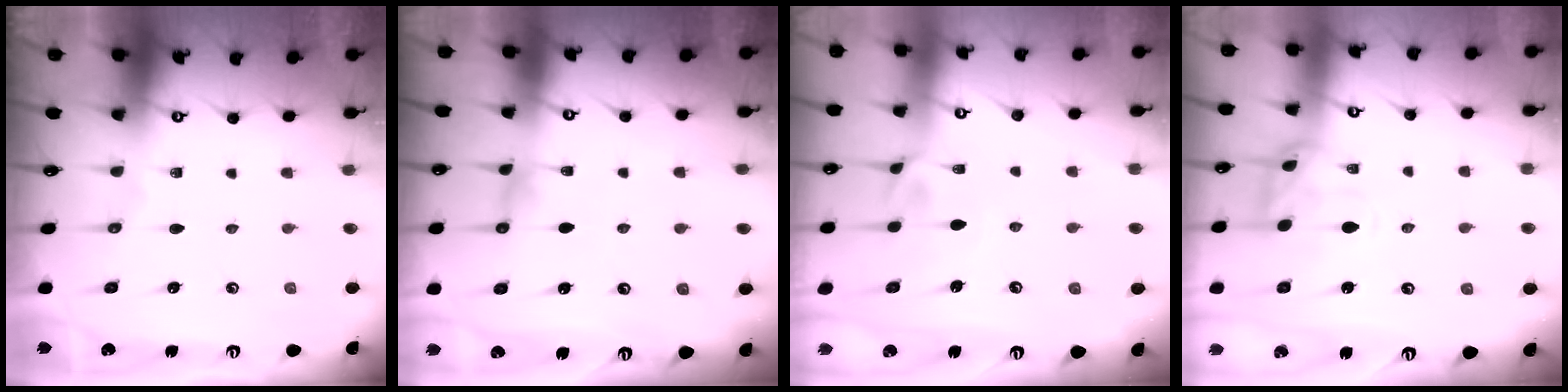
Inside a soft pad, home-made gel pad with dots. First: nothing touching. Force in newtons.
{"total": 0.5, "press": 0.4, "slide": 0.4}
{"total": 1.4, "press": 1.0, "slide": 1.0}
{"total": 2.5, "press": 2.4, "slide": 0.6}